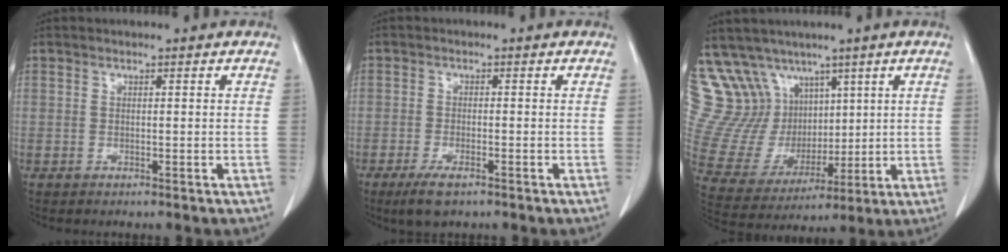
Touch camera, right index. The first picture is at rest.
{"total": 4.2, "force": [-2.8, 1.2, 3.0], "torque": [-0.063, -0.007, -0.044]}
{"total": 16.8, "force": [10.0, 12.4, 5.4], "torque": [-0.131, 0.065, 0.223]}